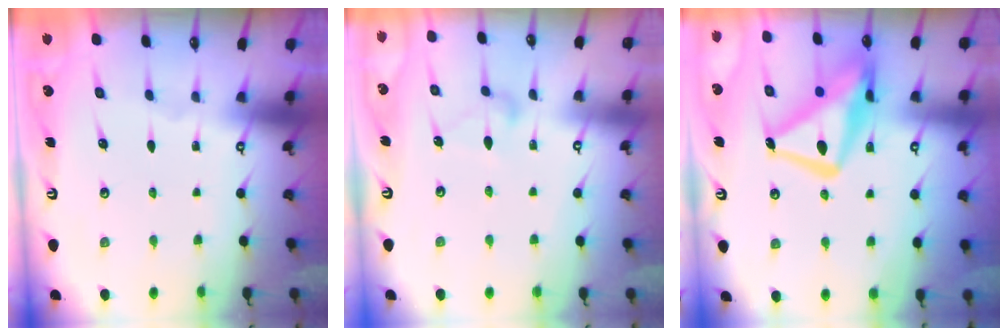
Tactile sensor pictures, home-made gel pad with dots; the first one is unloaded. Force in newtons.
{"total": 8.2, "press": 8.2, "slide": 0.4}
{"total": 17.3, "press": 17.2, "slide": 1.9}